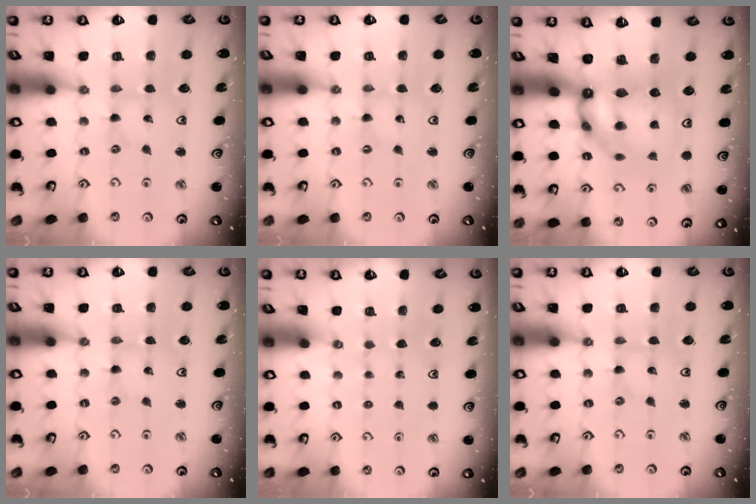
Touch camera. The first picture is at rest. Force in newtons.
{"total": 0.0}
{"total": 10.8, "press": 10.7, "slide": 1.1}
{"total": 1.6, "press": 1.6, "slide": 0.2}
{"total": 0.0}
{"total": 0.0}